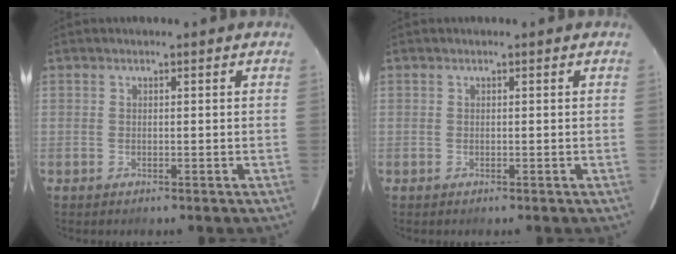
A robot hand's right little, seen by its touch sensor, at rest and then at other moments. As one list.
[{"total": 0.0}]